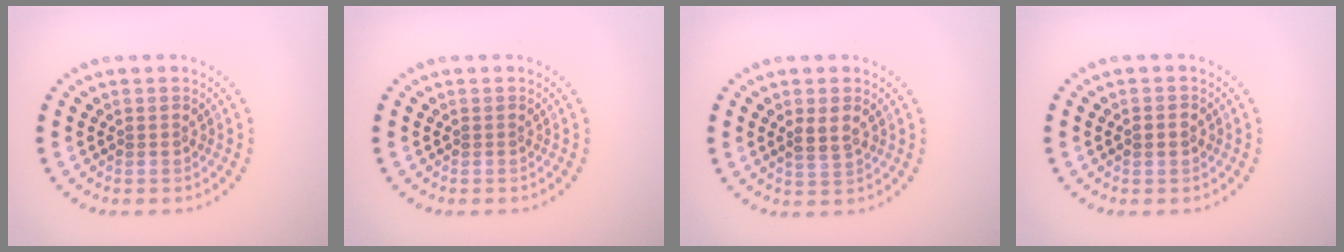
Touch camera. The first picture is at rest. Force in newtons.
{"total": 0.0}
{"total": 1.9, "press": 1.8, "slide": 0.6}
{"total": 1.7, "press": 1.7, "slide": 0.1}